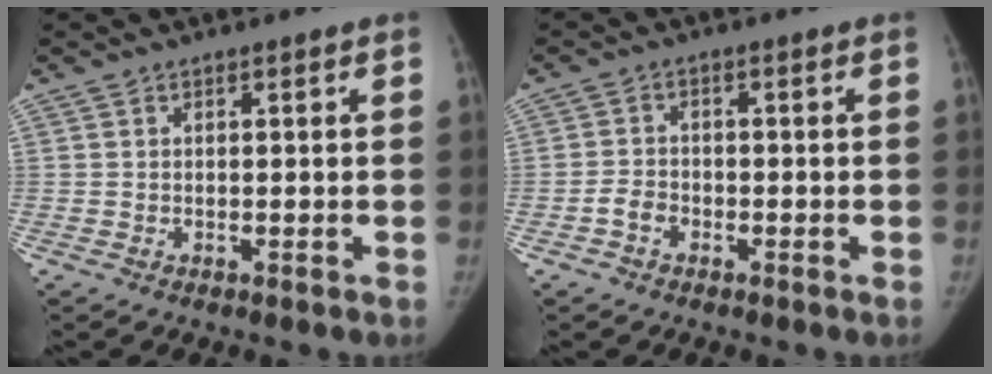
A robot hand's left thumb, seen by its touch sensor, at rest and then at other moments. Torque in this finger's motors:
{"motor_torque": [-0.54, 0.49, 0.46, 0.26, -0.01]}